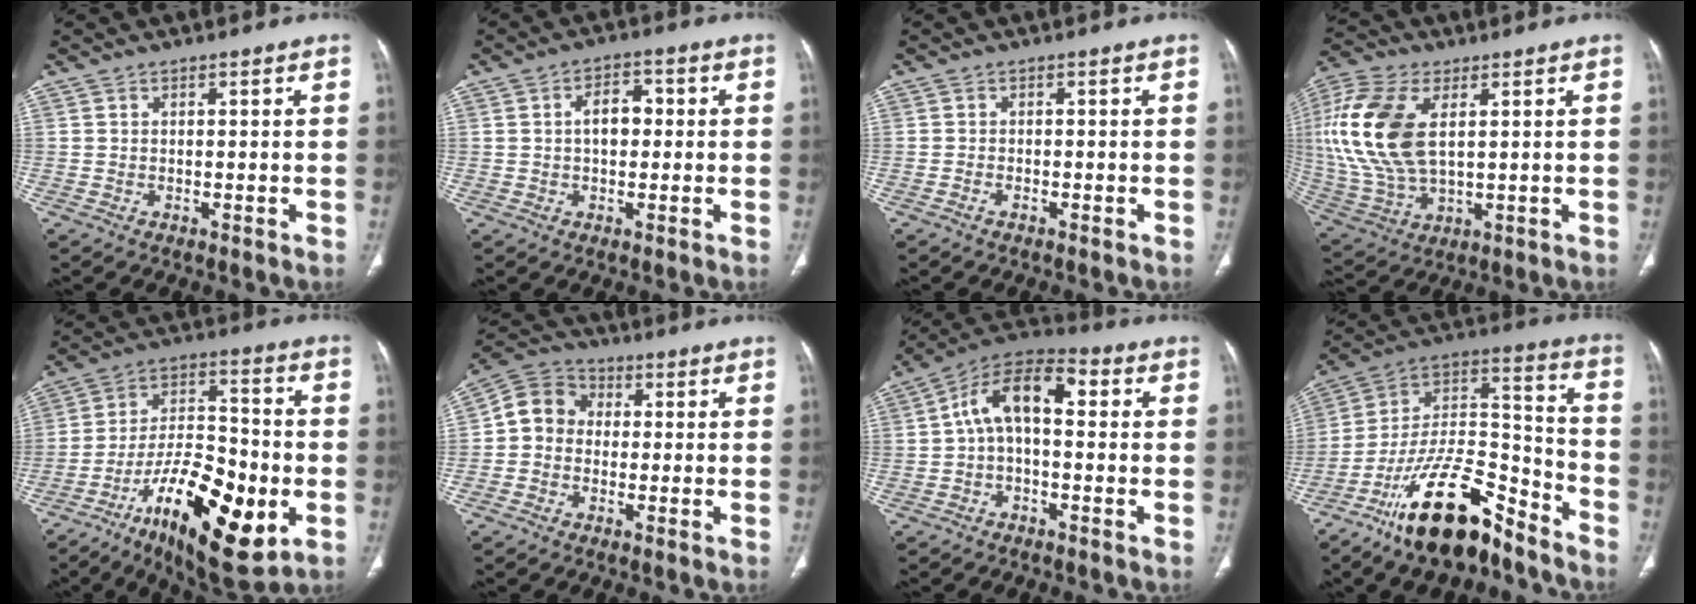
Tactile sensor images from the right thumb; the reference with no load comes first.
{"total": 5.3, "force": [0.2, 3.4, 4.1], "torque": [-0.057, 0.018, -0.003]}
{"total": 1.0, "force": [-0.7, 0.5, 0.5], "torque": [-0.014, 0.007, -0.013]}
{"total": 18.9, "force": [3.9, 10.5, 15.2], "torque": [-0.339, -0.006, 0.075]}
{"total": 23.7, "force": [-8.5, 9.4, 20.0], "torque": [-0.320, 0.031, -0.132]}
{"total": 7.7, "force": [-0.4, 6.7, 3.8], "torque": [-0.050, 0.028, -0.027]}
{"total": 11.3, "force": [0.9, 6.0, 9.6], "torque": [-0.149, 0.041, 0.001]}
{"total": 21.0, "force": [-14.8, 7.7, 12.7], "torque": [-0.210, 0.096, -0.260]}